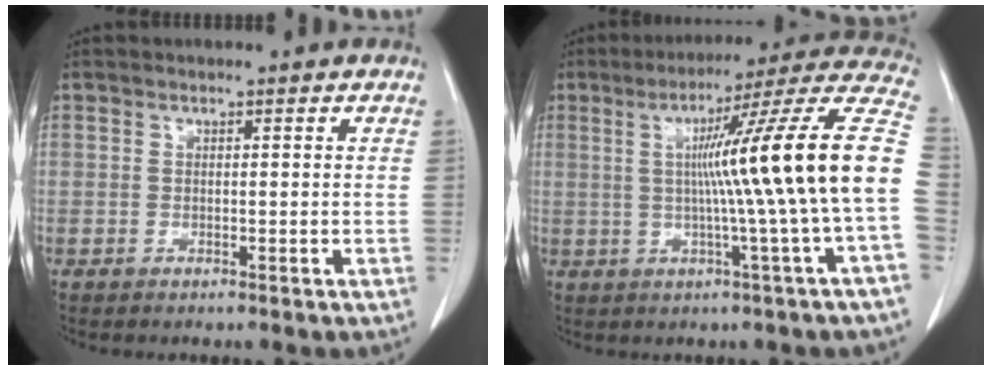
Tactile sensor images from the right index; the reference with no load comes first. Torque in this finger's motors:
{"motor_torque": [2.11, -0.03, 0.96, 0.21]}